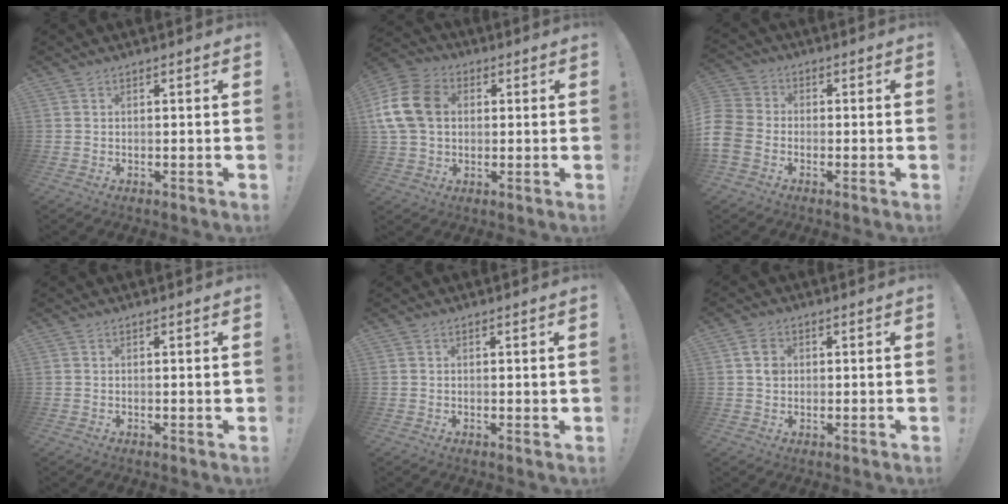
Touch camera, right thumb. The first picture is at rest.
{"total": 15.1, "force": [2.0, 11.5, 9.6], "torque": [-0.184, 0.012, 0.043]}
{"total": 7.2, "force": [-3.5, 5.5, 3.3], "torque": [-0.075, 0.025, -0.062]}
{"total": 1.2, "force": [0.2, 0.2, 1.1], "torque": [-0.014, 0.000, 0.001]}
{"total": 0.8, "force": [0.4, 0.4, 0.6], "torque": [-0.005, -0.001, 0.006]}
{"total": 3.9, "force": [0.5, 3.3, 2.2], "torque": [-0.023, 0.001, 0.007]}